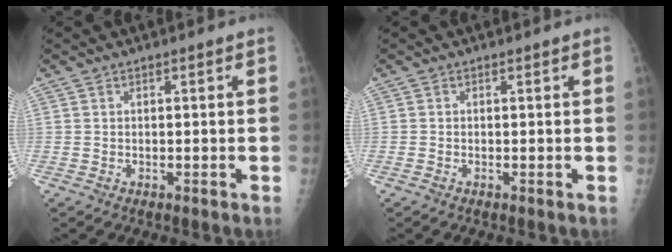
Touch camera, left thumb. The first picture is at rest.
{"total": 0.0}